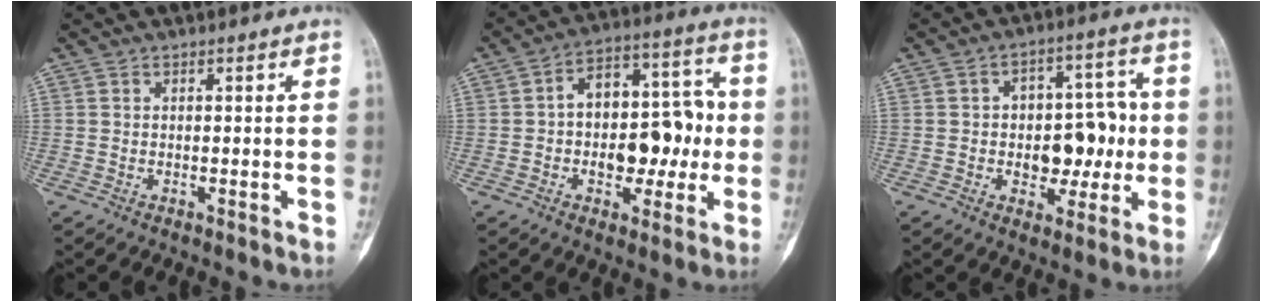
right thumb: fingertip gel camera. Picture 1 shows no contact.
{"total": 15.5, "force": [-1.6, 9.8, 11.9], "torque": [-0.128, 0.048, -0.025]}
{"total": 11.7, "force": [-1.1, 7.9, 8.5], "torque": [-0.066, 0.036, -0.012]}